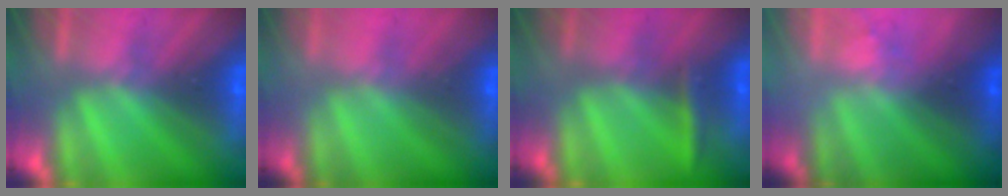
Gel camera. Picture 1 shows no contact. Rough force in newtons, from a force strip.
{"total": 1.6}
{"total": 2.3}
{"total": 7.2}